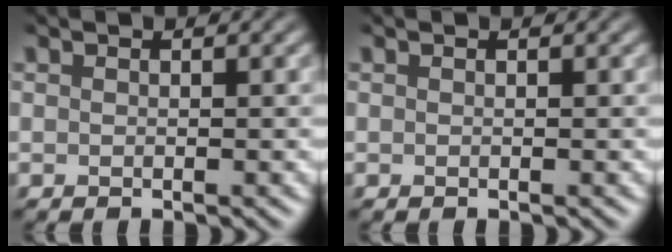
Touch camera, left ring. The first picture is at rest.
{"total": 0.0}